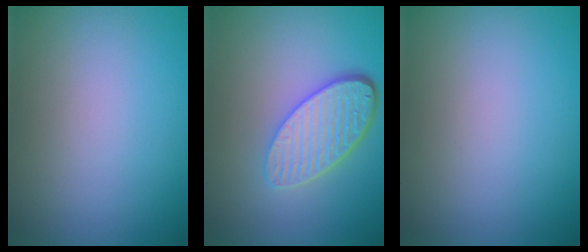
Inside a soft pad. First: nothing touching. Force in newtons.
{"total": 5.3, "press": 3.8, "slide": 3.6}
{"total": 0.0}